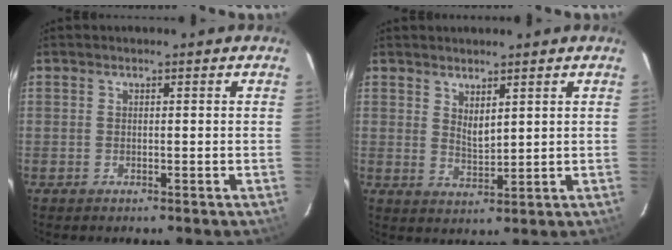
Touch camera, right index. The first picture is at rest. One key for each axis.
{"total": 3.4, "fx": 2.2, "fy": 1.2, "fz": 2.2, "tx": -0.036, "ty": -0.007, "tz": 0.040}